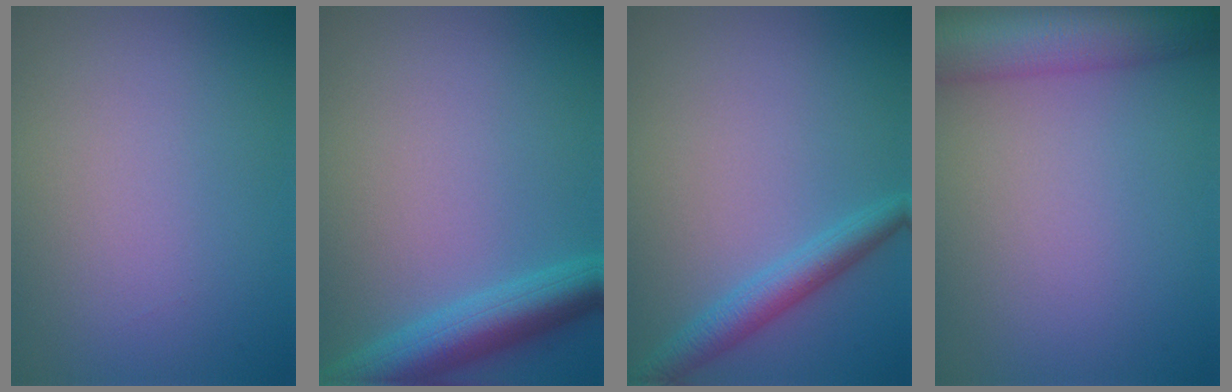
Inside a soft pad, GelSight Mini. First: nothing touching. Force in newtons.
{"total": 5.1, "press": 5.1, "slide": 0.3}
{"total": 2.8, "press": 2.8, "slide": 0.1}
{"total": 8.5, "press": 8.5, "slide": 0.5}